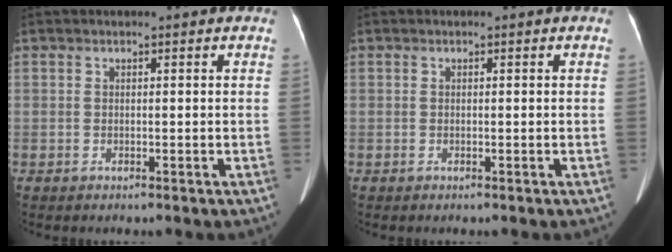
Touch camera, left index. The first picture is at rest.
{"total": 0.0}